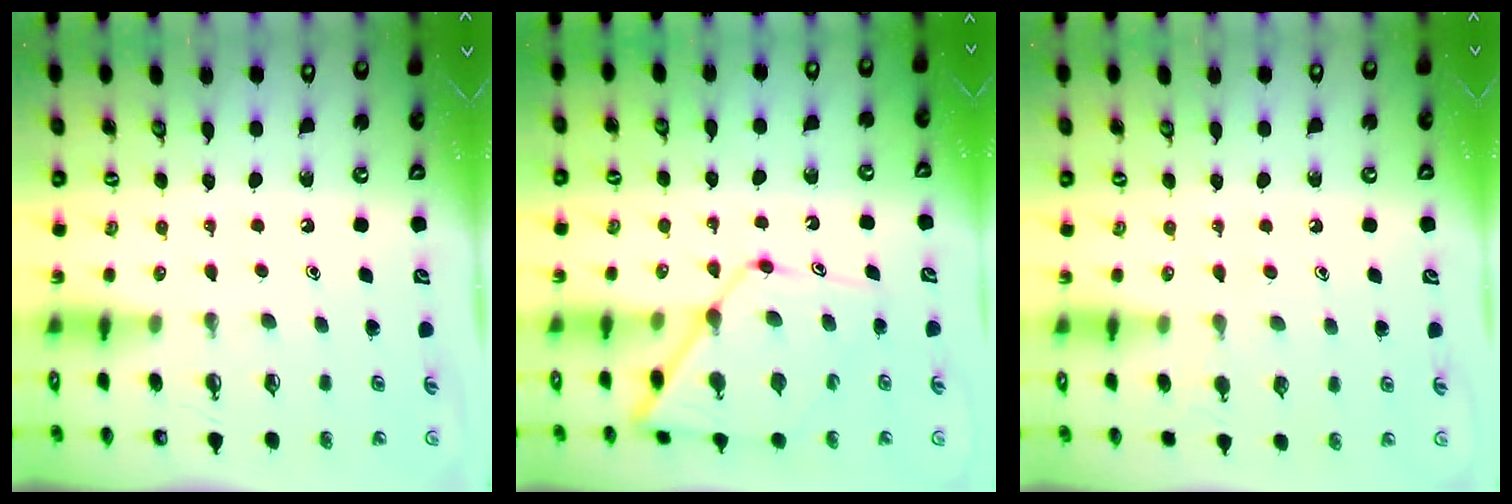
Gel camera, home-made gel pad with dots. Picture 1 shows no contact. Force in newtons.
{"total": 13.1, "press": 13.0, "slide": 1.1}
{"total": 6.6, "press": 6.5, "slide": 0.6}